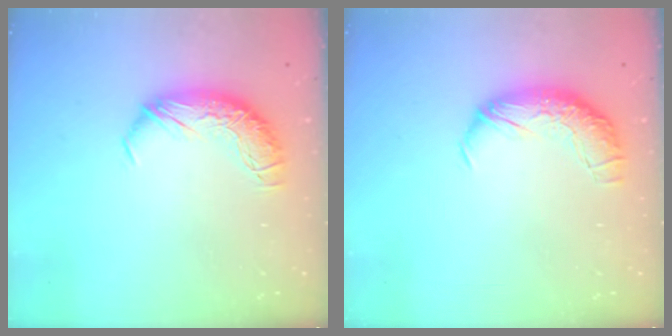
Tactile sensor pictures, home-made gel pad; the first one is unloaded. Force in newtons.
{"total": 2.5, "press": 1.2, "slide": 2.2}